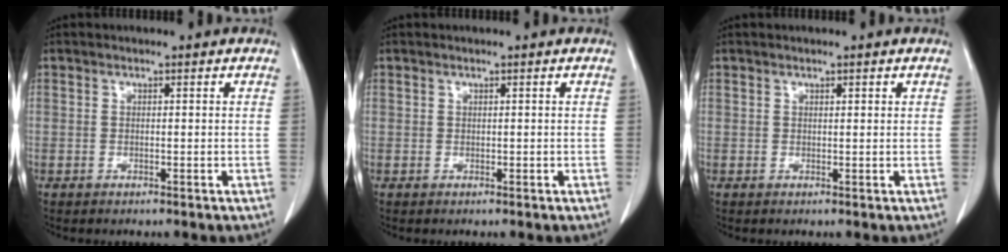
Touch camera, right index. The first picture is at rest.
{"total": 0.0}
{"total": 0.6, "force": [0.3, 0.2, 0.4], "torque": [-0.009, -0.001, 0.005]}